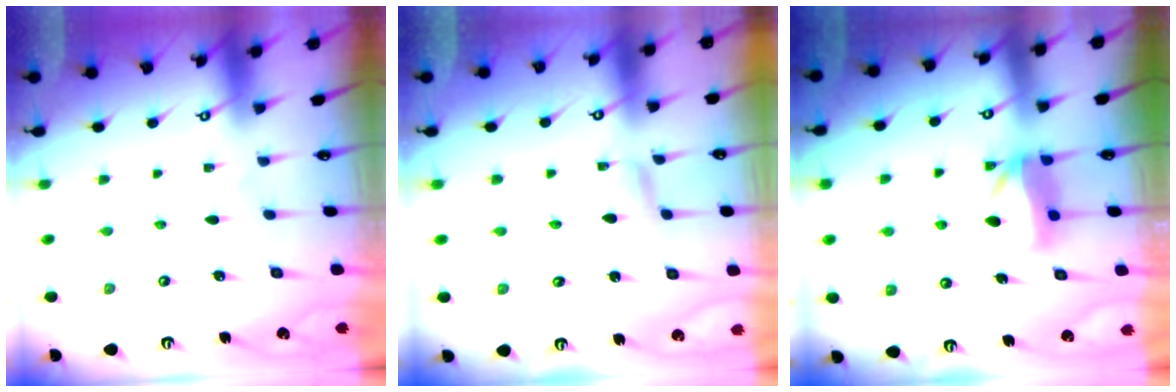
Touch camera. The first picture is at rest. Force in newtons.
{"total": 2.0, "press": 2.0, "slide": 0.2}
{"total": 7.5, "press": 7.5, "slide": 0.1}